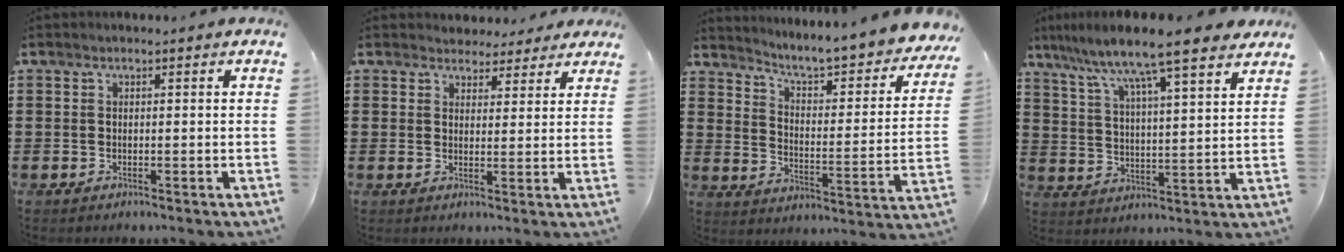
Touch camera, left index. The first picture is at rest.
{"total": 3.6, "force": [3.2, 1.6, 0.0], "torque": [-0.014, -0.003, 0.060]}
{"total": 5.5, "force": [5.0, -0.2, 2.2], "torque": [-0.059, -0.049, 0.076]}
{"total": 8.5, "force": [7.4, 0.0, 4.3], "torque": [-0.115, -0.047, 0.118]}